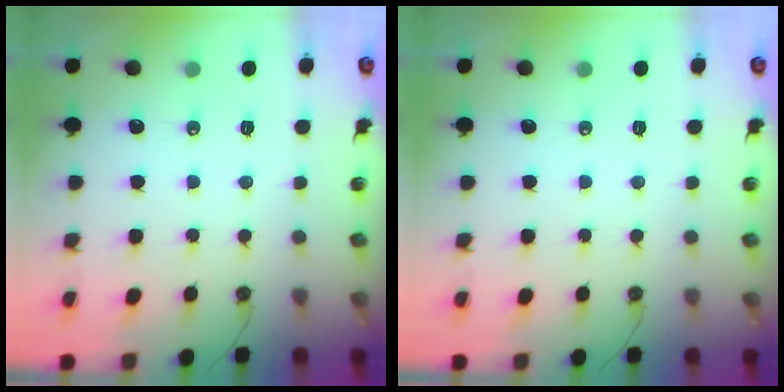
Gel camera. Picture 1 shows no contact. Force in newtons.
{"total": 0.0}